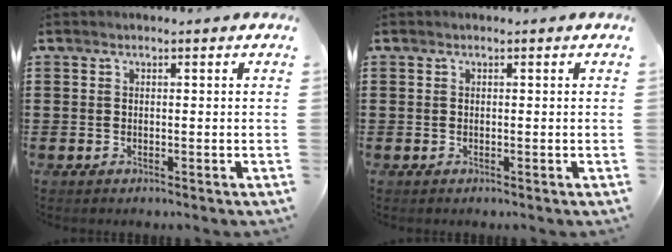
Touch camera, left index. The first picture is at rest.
{"total": 0.0}